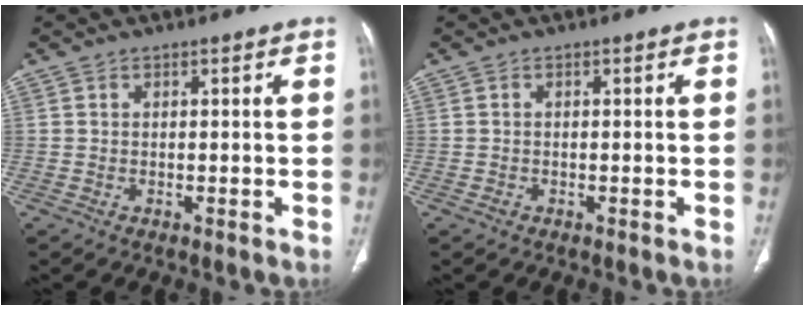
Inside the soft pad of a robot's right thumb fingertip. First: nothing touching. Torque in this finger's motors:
{"motor_torque": [-0.09, 0.13, -0.24, 0.07, 0.01]}